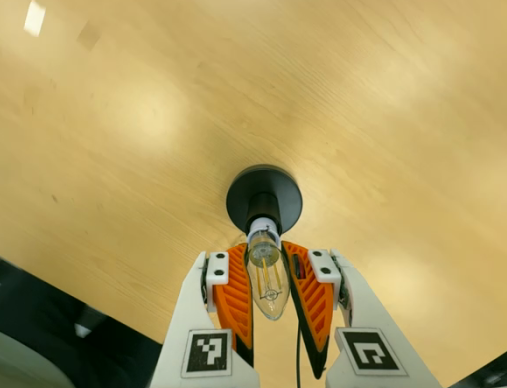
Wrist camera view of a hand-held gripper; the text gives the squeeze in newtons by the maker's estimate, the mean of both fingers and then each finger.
{"total": 21.1, "left": 21.0, "right": 21.1}